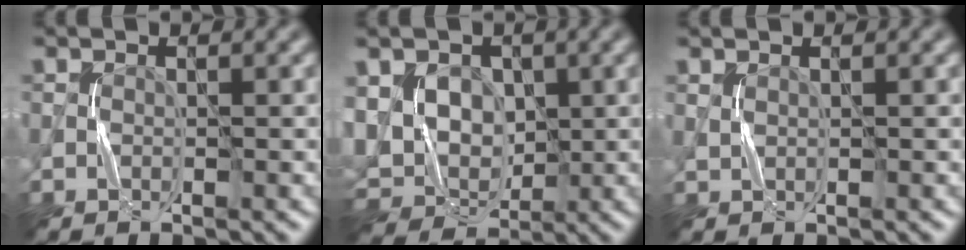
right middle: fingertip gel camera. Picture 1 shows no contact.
{"total": 7.7, "force": [1.0, 6.5, 4.0], "torque": [-0.065, 0.002, 0.014]}
{"total": 0.6, "force": [0.6, -0.1, 0.1], "torque": [-0.002, 0.000, 0.015]}